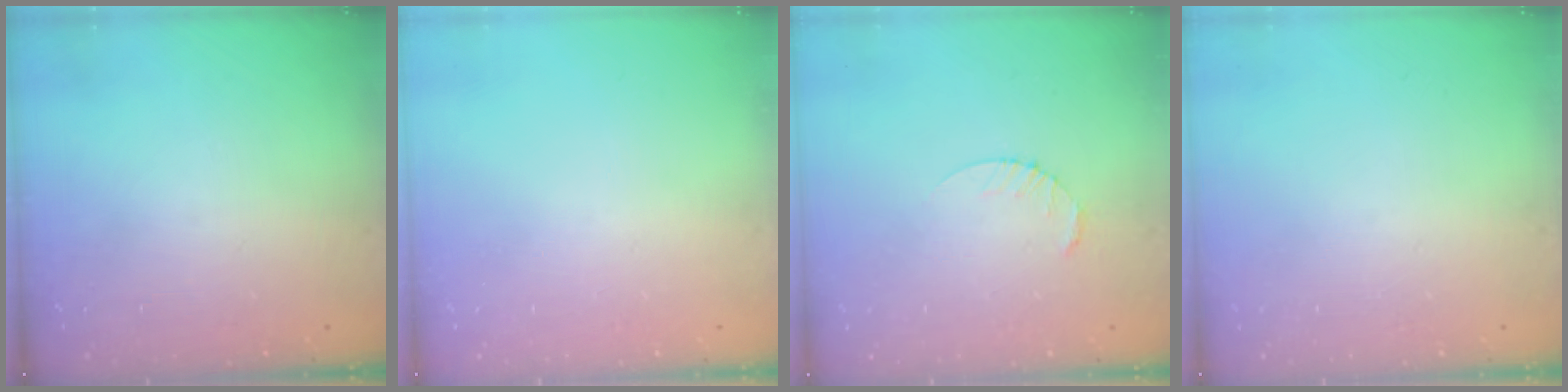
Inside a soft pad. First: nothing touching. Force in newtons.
{"total": 0.0}
{"total": 2.5, "press": 2.5, "slide": 0.3}
{"total": 0.0}